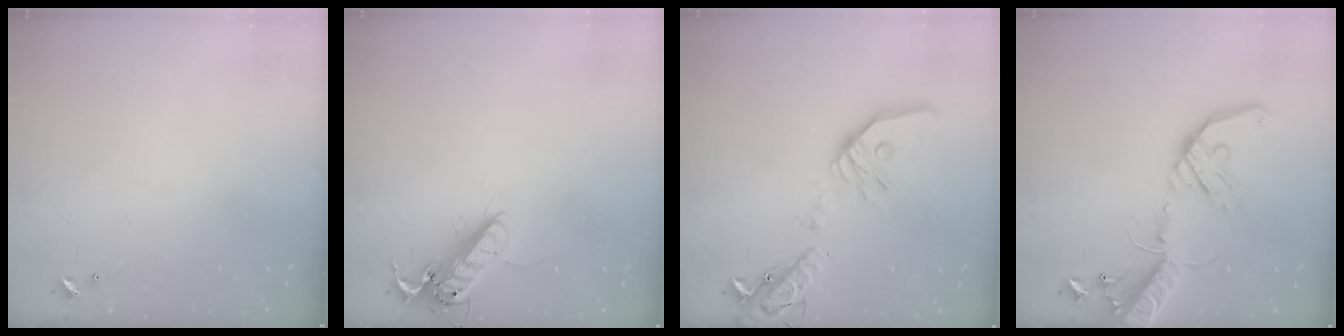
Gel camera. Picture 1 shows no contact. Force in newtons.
{"total": 13.8, "press": 13.6, "slide": 2.3}
{"total": 21.4, "press": 21.2, "slide": 3.5}
{"total": 17.9, "press": 17.6, "slide": 3.7}